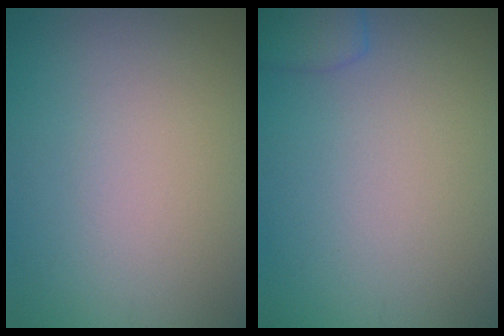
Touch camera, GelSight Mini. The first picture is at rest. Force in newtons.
{"total": 2.2, "press": 2.2, "slide": 0.1}